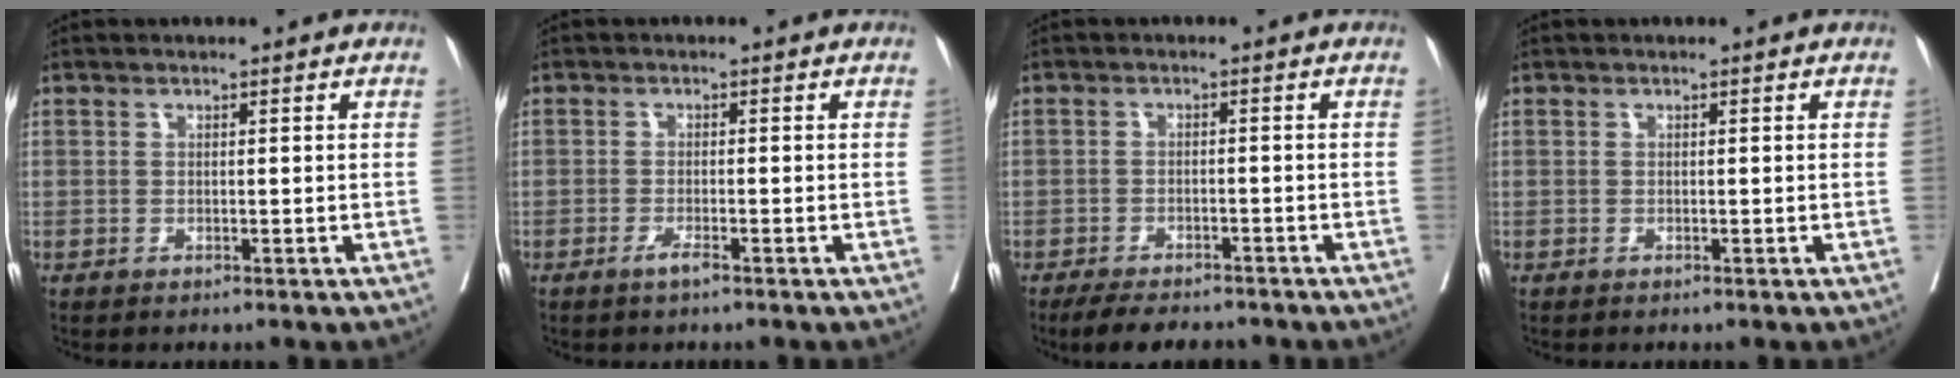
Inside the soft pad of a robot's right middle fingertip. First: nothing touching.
{"total": 1.7, "force": [-1.2, 0.0, 1.2], "torque": [-0.023, -0.002, -0.022]}
{"total": 6.8, "force": [-5.9, 2.2, 2.6], "torque": [-0.034, -0.007, -0.089]}
{"total": 0.0}